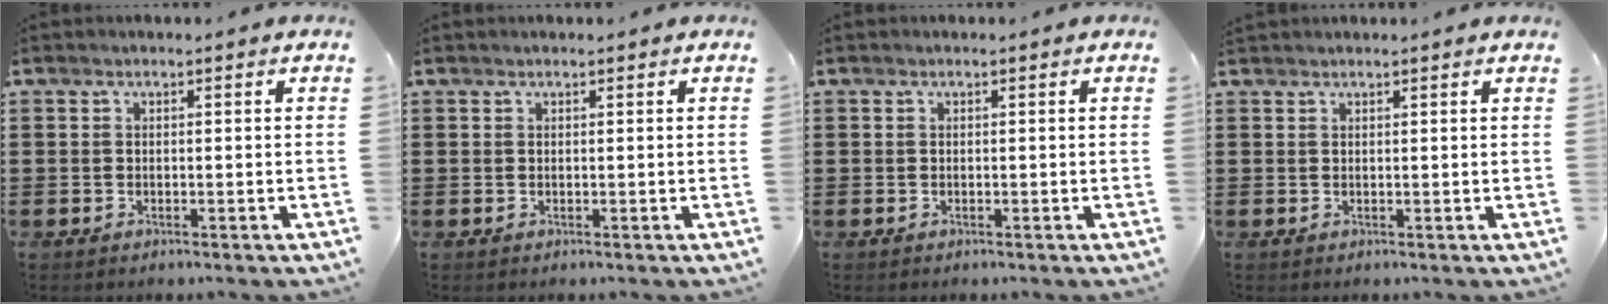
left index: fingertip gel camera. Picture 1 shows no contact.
{"total": 0.0}
{"total": 0.0}
{"total": 0.9, "force": [0.9, -0.2, 0.3], "torque": [-0.005, -0.002, 0.017]}